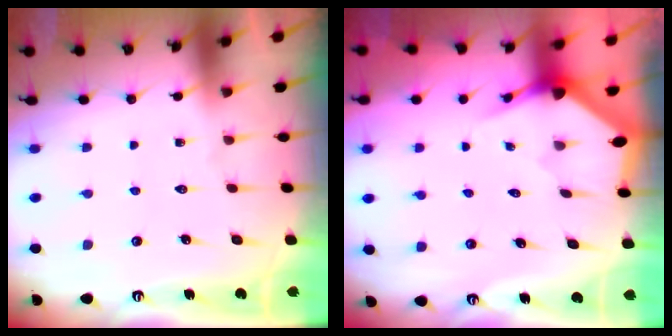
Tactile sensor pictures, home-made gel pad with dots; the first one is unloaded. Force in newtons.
{"total": 2.9, "press": 2.9, "slide": 0.2}